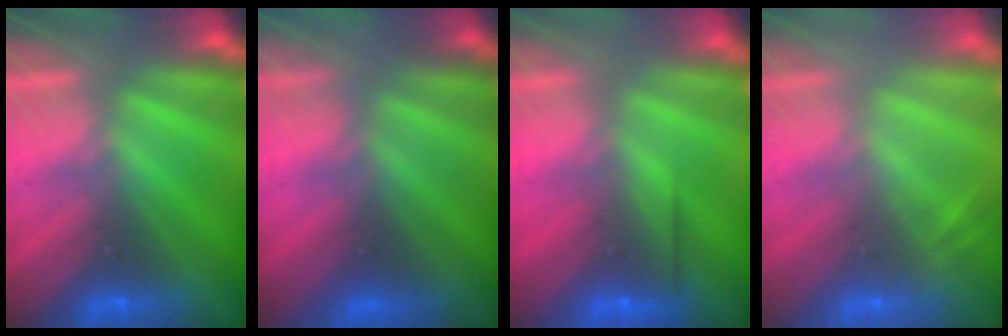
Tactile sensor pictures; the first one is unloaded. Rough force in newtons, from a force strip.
{"total": 6.0}
{"total": 2.6}
{"total": 2.0}